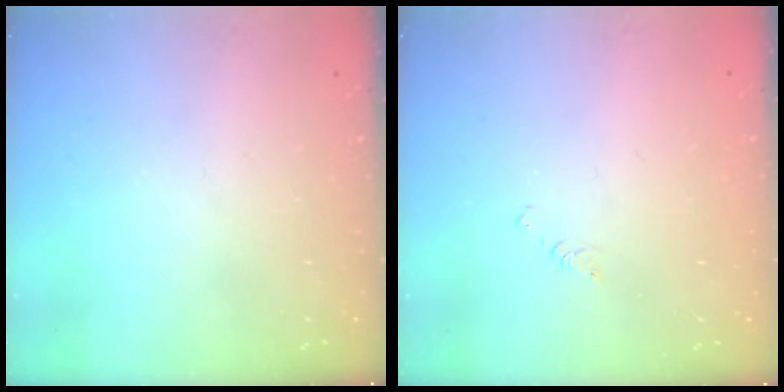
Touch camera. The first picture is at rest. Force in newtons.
{"total": 1.2, "press": 1.2, "slide": 0.2}